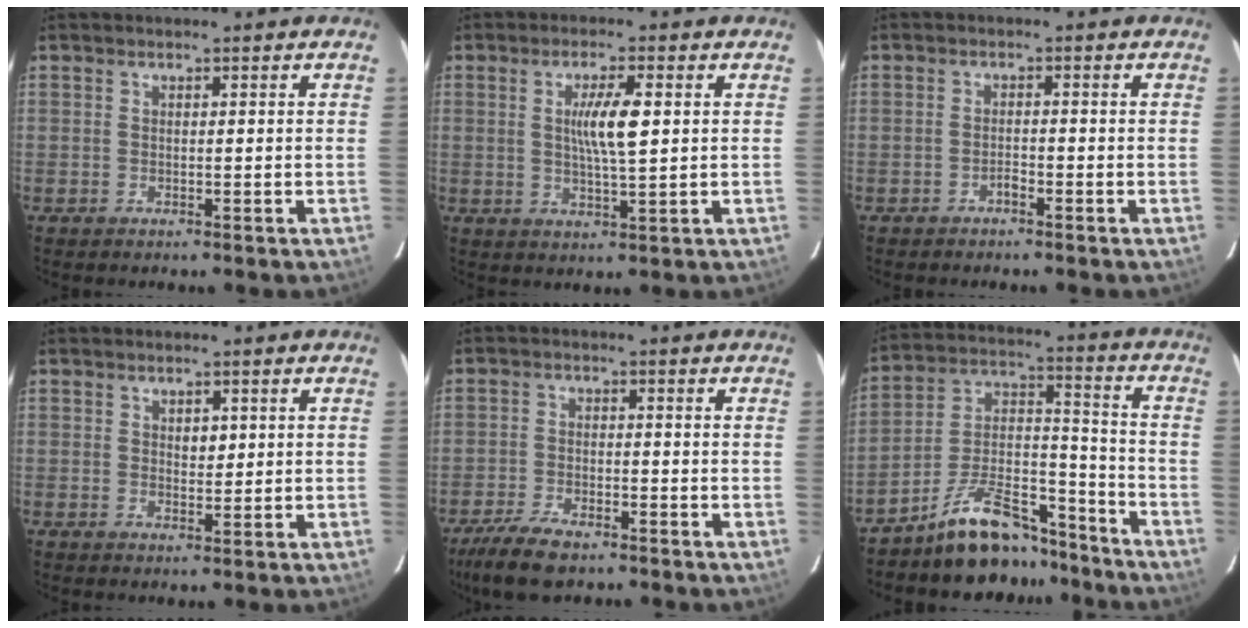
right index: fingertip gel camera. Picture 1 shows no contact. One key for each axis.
{"total": 6.1, "fx": 1.1, "fy": 0.4, "fz": 6.0, "tx": -0.108, "ty": -0.002, "tz": 0.020}
{"total": 1.1, "fx": -0.9, "fy": 0.2, "fz": 0.6, "tx": -0.011, "ty": 0.003, "tz": -0.016}
{"total": 2.0, "fx": 0.7, "fy": 1.1, "fz": 1.5, "tx": -0.020, "ty": -0.002, "tz": 0.011}
{"total": 7.0, "fx": -5.5, "fy": 2.1, "fz": 3.9, "tx": -0.080, "ty": -0.013, "tz": -0.100}
{"total": 12.4, "fx": -10.7, "fy": 3.8, "fz": 5.2, "tx": -0.096, "ty": 0.034, "tz": -0.188}